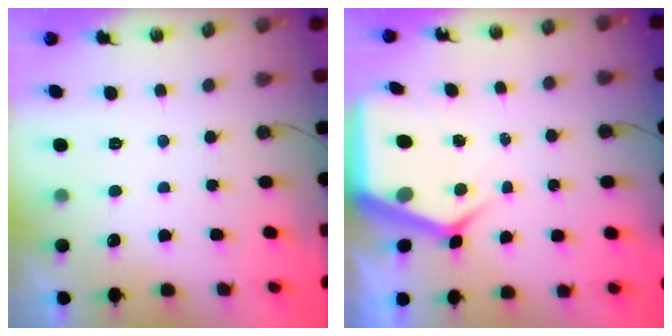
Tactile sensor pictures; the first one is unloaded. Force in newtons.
{"total": 6.5, "press": 6.5, "slide": 0.6}